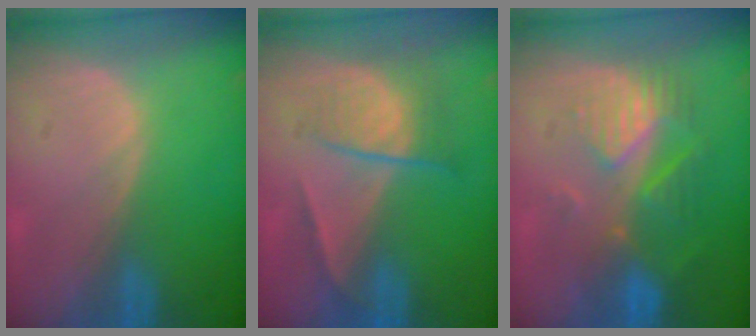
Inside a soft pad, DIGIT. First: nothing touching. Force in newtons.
{"total": 6.7, "press": 5.8, "slide": 3.4}
{"total": 8.9, "press": 7.7, "slide": 4.3}